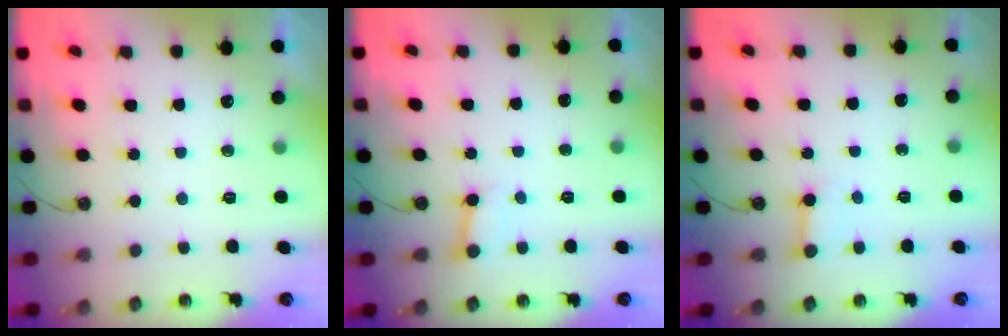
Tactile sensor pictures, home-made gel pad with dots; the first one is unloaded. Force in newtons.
{"total": 2.8, "press": 2.8, "slide": 0.5}
{"total": 3.2, "press": 3.1, "slide": 0.5}